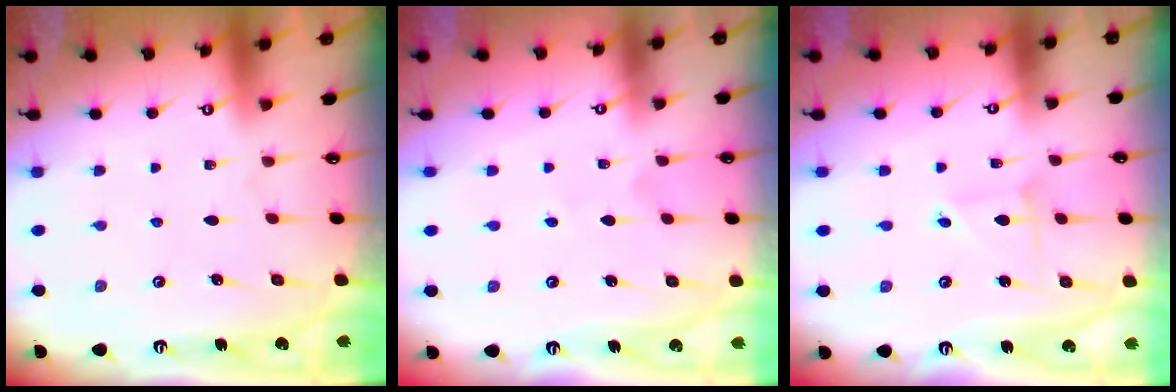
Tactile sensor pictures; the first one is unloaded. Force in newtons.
{"total": 2.7, "press": 2.7, "slide": 0.3}
{"total": 2.2, "press": 2.2, "slide": 0.1}